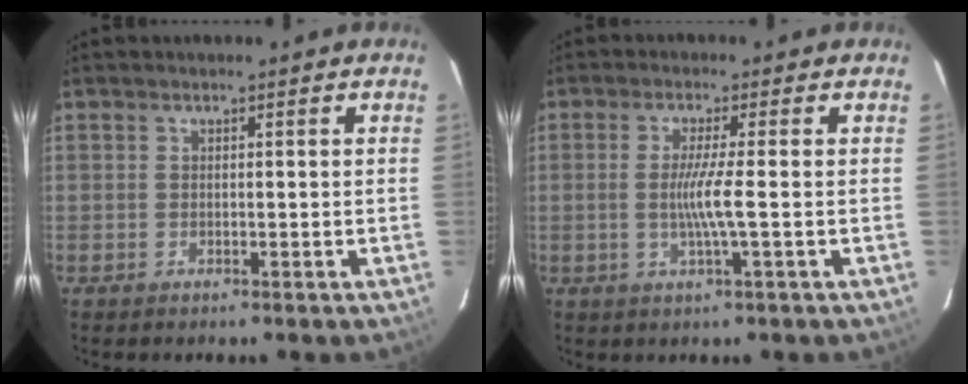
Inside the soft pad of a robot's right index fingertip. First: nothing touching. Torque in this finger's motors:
{"motor_torque": [0.76, 0.21, 0.42, 0.13]}